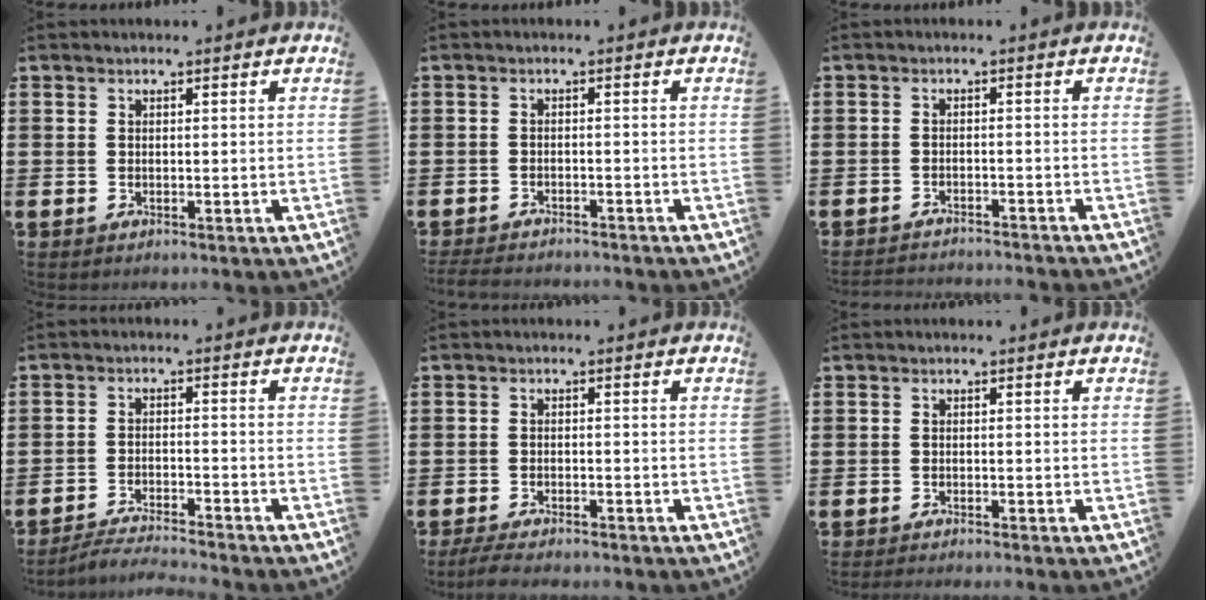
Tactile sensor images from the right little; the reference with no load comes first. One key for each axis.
{"total": 1.9, "fx": -1.9, "fy": 0.0, "fz": 0.2, "tx": -0.005, "ty": 0.003, "tz": -0.038}
{"total": 1.8, "fx": -1.8, "fy": -0.2, "fz": -0.1, "tx": -0.001, "ty": 0.004, "tz": -0.037}
{"total": 3.0, "fx": -3.0, "fy": -0.2, "fz": 0.4, "tx": -0.009, "ty": 0.001, "tz": -0.062}
{"total": 2.1, "fx": -2.0, "fy": 0.1, "fz": 0.6, "tx": -0.011, "ty": 0.006, "tz": -0.040}
{"total": 0.7, "fx": -0.7, "fy": -0.2, "fz": 0.0, "tx": 0.000, "ty": -0.002, "tz": -0.014}